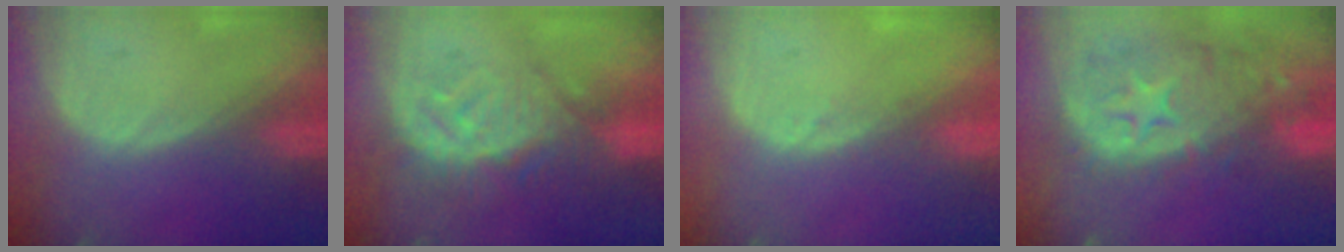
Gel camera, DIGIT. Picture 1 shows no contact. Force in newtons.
{"total": 9.3, "press": 8.6, "slide": 3.6}
{"total": 1.0, "press": 0.9, "slide": 0.3}
{"total": 13.9, "press": 11.1, "slide": 8.3}